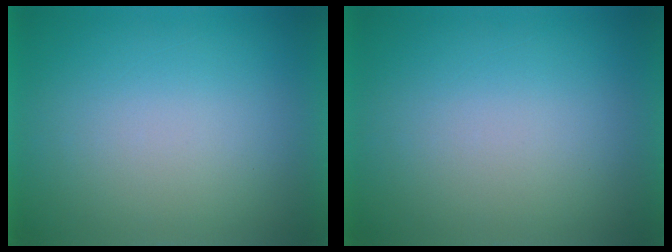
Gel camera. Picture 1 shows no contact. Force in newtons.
{"total": 0.0}